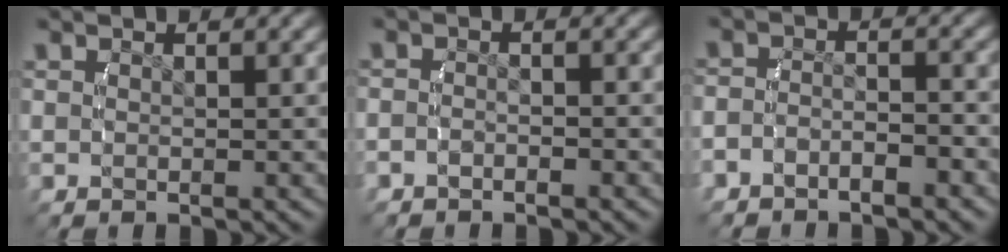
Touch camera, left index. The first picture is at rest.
{"total": 1.7, "force": [-1.4, 1.0, 0.4], "torque": [-0.018, 0.002, -0.026]}
{"total": 3.2, "force": [-2.5, 1.7, 1.1], "torque": [-0.024, -0.002, -0.045]}